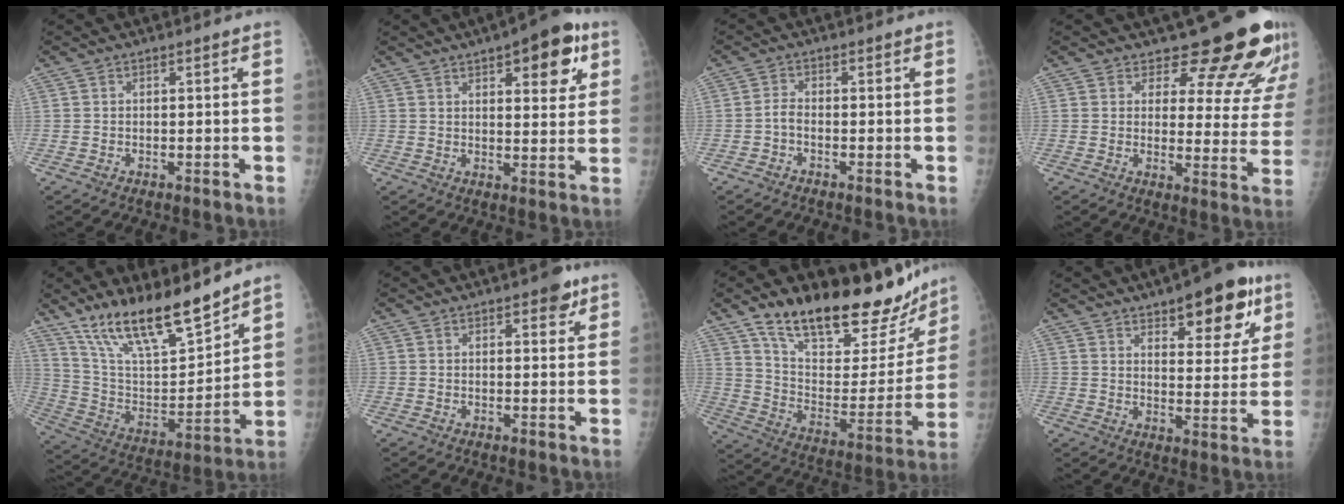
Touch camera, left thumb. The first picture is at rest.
{"total": 12.2, "force": [6.0, 4.9, 9.4], "torque": [-0.086, -0.019, 0.073]}
{"total": 1.5, "force": [-0.7, 0.9, 1.1], "torque": [-0.017, 0.003, -0.018]}
{"total": 15.3, "force": [13.4, 5.3, 5.1], "torque": [-0.010, -0.112, 0.147]}
{"total": 19.2, "force": [15.1, 4.8, 10.7], "torque": [-0.157, -0.080, 0.281]}
{"total": 3.7, "force": [2.3, 1.7, 2.4], "torque": [-0.013, -0.009, 0.026]}
{"total": 28.2, "force": [21.5, 10.0, 15.2], "torque": [-0.195, -0.089, 0.327]}
{"total": 14.6, "force": [8.6, 5.7, 10.3], "torque": [-0.096, -0.037, 0.120]}